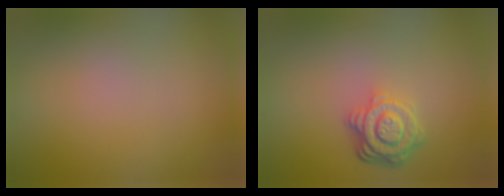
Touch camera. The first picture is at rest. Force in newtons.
{"total": 4.3, "press": 3.3, "slide": 2.7}